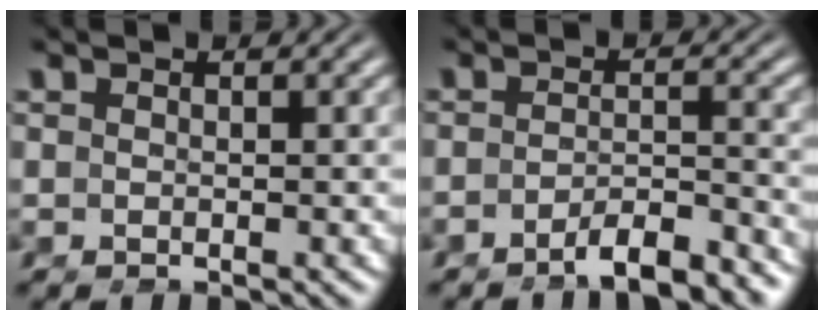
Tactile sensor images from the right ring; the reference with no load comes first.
{"total": 4.0, "force": [-3.6, -0.1, 1.7], "torque": [-0.013, -0.005, -0.062]}